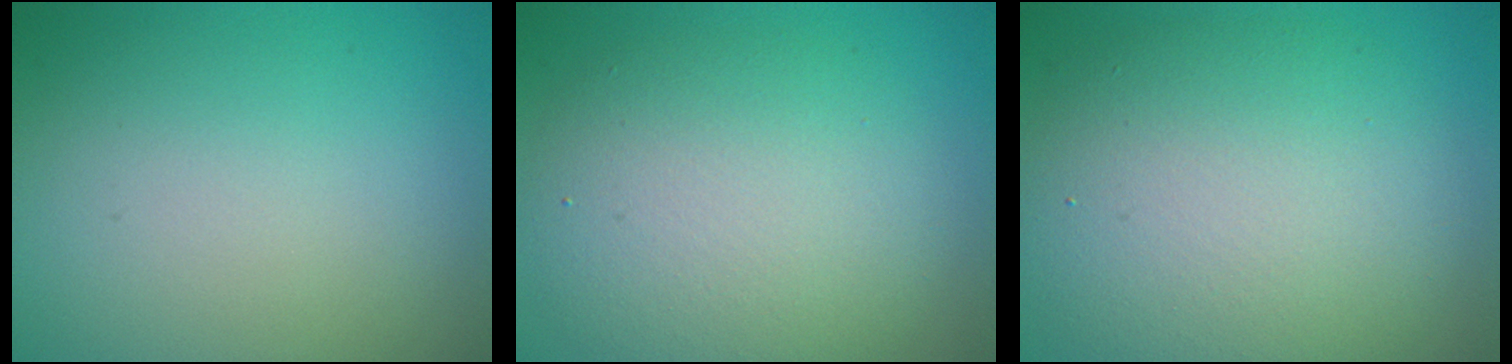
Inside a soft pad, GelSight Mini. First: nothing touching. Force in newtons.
{"total": 6.5, "press": 6.5, "slide": 0.4}
{"total": 8.9, "press": 8.9, "slide": 0.5}